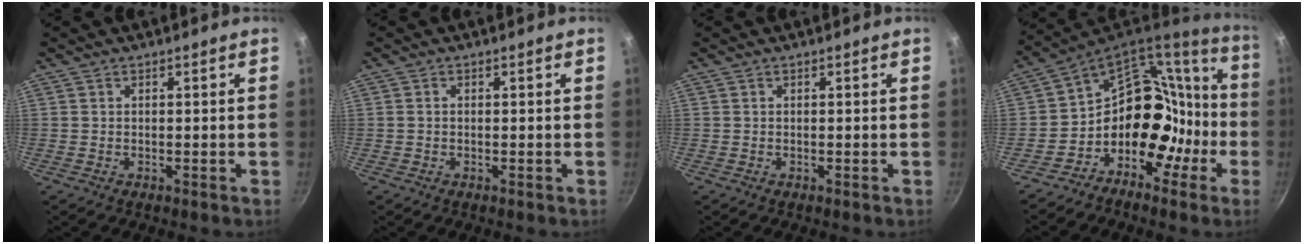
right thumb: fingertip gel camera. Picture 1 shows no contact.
{"total": 0.5, "force": [0.0, 0.4, 0.4], "torque": [-0.007, 0.004, -0.001]}
{"total": 0.0}
{"total": 18.0, "force": [-6.4, 14.6, 8.3], "torque": [-0.054, 0.110, -0.116]}